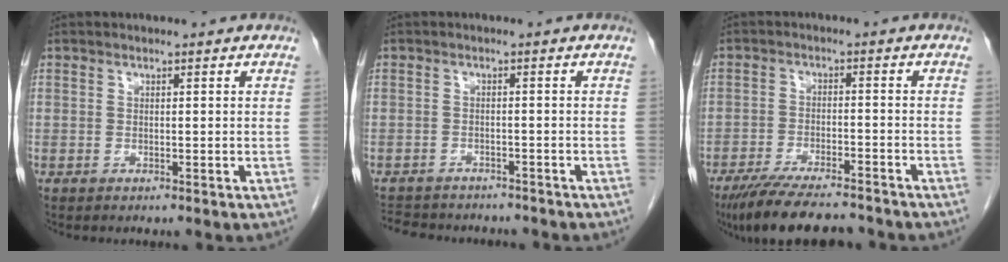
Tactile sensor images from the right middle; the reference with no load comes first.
{"total": 10.8, "force": [-9.5, 3.9, 3.3], "torque": [-0.074, 0.005, -0.122]}
{"total": 13.2, "force": [-11.4, 2.3, 6.2], "torque": [-0.103, -0.016, -0.174]}